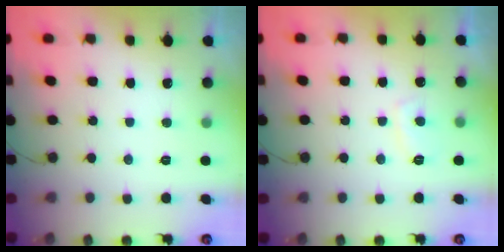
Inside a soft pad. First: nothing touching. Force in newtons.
{"total": 3.5, "press": 3.4, "slide": 0.8}